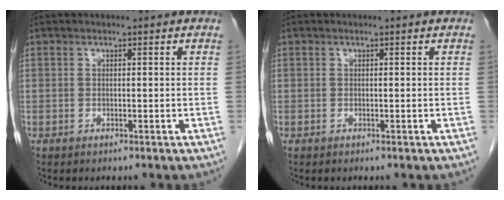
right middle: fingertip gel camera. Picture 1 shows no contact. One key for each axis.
{"total": 0.0}